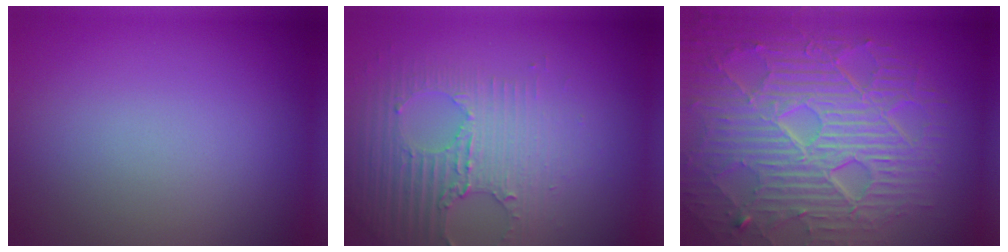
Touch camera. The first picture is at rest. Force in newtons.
{"total": 3.6, "press": 3.5, "slide": 0.8}
{"total": 10.7, "press": 6.9, "slide": 8.2}